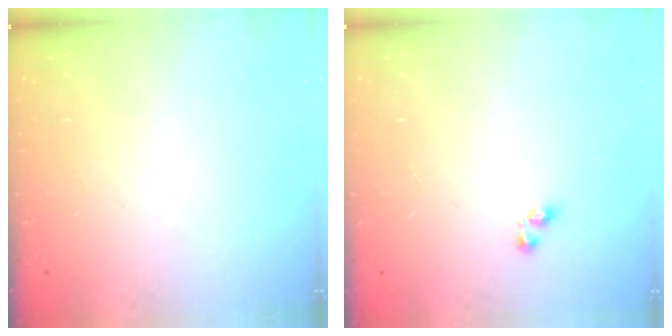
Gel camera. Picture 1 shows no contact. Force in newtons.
{"total": 2.4, "press": 2.1, "slide": 1.2}